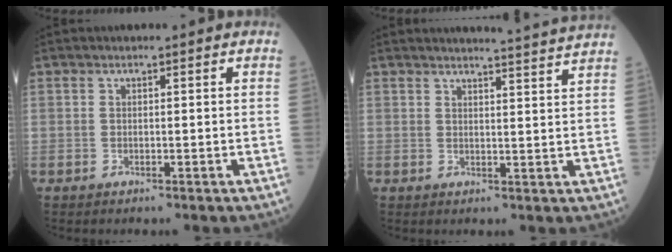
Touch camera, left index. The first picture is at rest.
{"total": 7.9, "force": [7.6, -1.8, 1.2], "torque": [-0.024, -0.030, 0.081]}